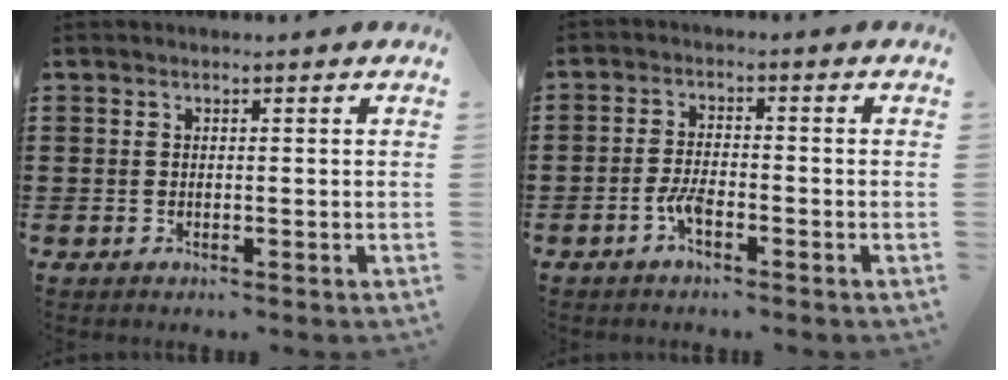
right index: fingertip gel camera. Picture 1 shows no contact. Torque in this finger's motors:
{"motor_torque": [-0.05, -0.03, 0.01, 0.02]}